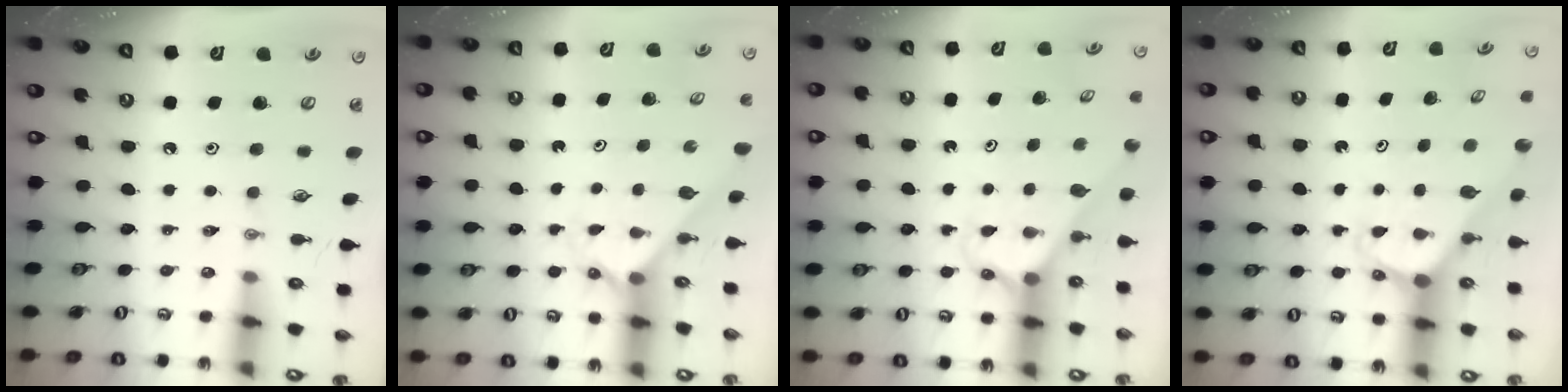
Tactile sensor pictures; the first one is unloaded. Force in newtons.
{"total": 2.4, "press": 2.4, "slide": 0.3}
{"total": 2.5, "press": 2.5, "slide": 0.2}
{"total": 1.9, "press": 1.9, "slide": 0.1}